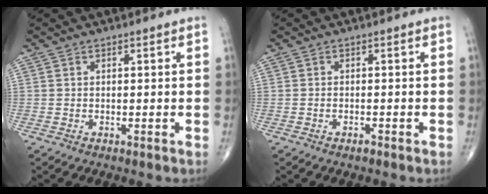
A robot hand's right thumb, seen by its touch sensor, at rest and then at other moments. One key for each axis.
{"total": 1.0, "fx": -0.8, "fy": 0.3, "fz": 0.6, "tx": -0.013, "ty": 0.002, "tz": -0.015}